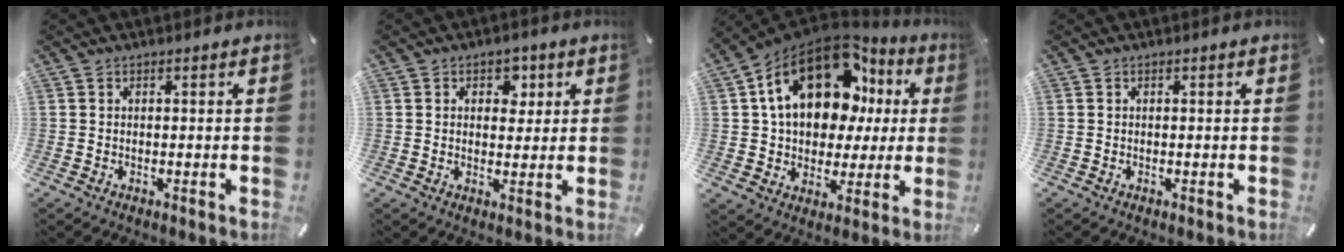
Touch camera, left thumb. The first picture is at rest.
{"total": 5.0, "force": [1.8, 3.7, 2.8], "torque": [-0.015, -0.008, 0.019]}
{"total": 20.0, "force": [7.4, 13.5, 12.8], "torque": [-0.221, -0.034, 0.130]}
{"total": 0.0}